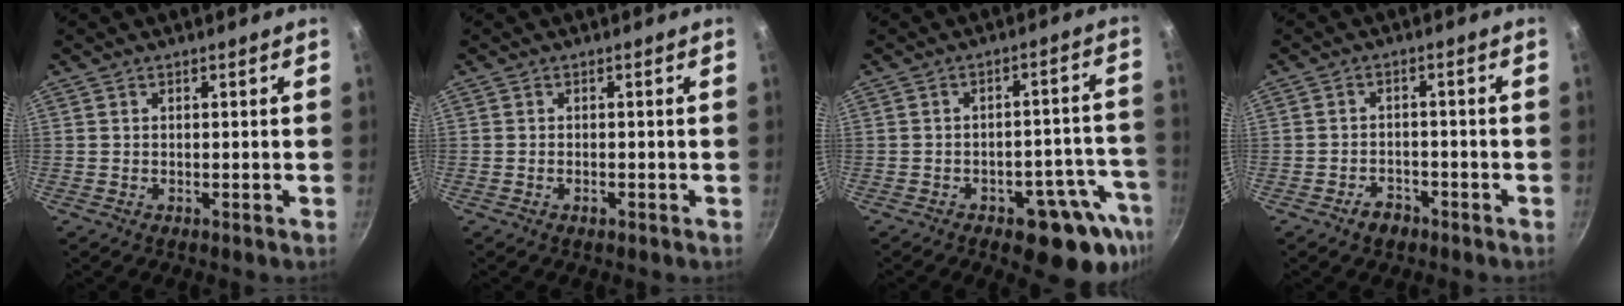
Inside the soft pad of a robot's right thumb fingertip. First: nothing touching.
{"total": 0.9, "force": [-0.5, 0.4, 0.6], "torque": [-0.013, 0.003, -0.009]}
{"total": 13.3, "force": [-7.0, 6.3, 9.4], "torque": [-0.057, 0.051, -0.086]}
{"total": 3.5, "force": [-2.4, 2.3, 1.3], "torque": [-0.011, 0.025, -0.033]}